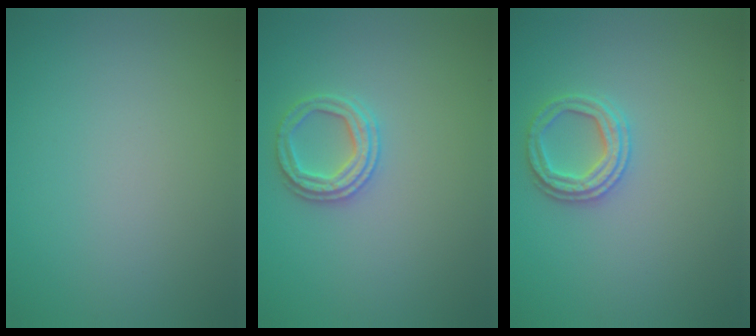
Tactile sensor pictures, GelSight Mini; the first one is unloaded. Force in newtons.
{"total": 2.4, "press": 2.4, "slide": 0.4}
{"total": 2.4, "press": 2.4, "slide": 0.2}